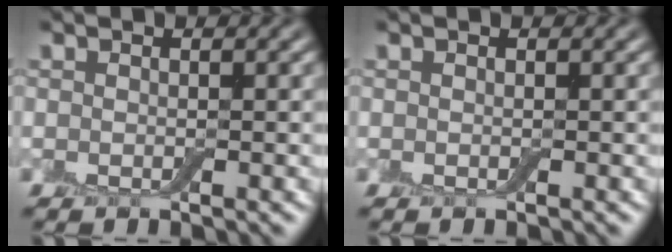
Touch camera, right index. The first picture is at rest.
{"total": 0.0}